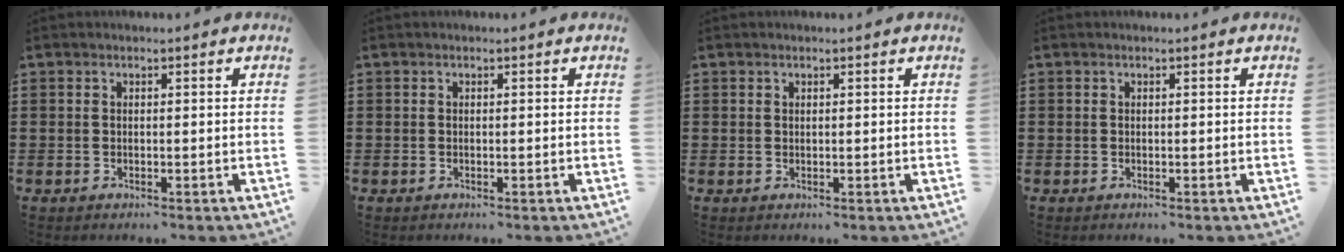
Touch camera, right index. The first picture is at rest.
{"total": 0.0}
{"total": 0.6, "force": [0.4, 0.4, 0.0], "torque": [-0.001, 0.003, 0.007]}
{"total": 0.0}